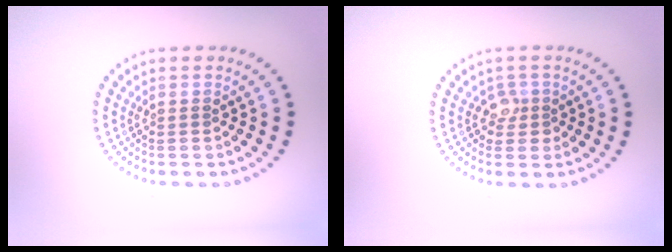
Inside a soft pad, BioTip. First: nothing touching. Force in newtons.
{"total": 1.6, "press": 1.4, "slide": 0.9}